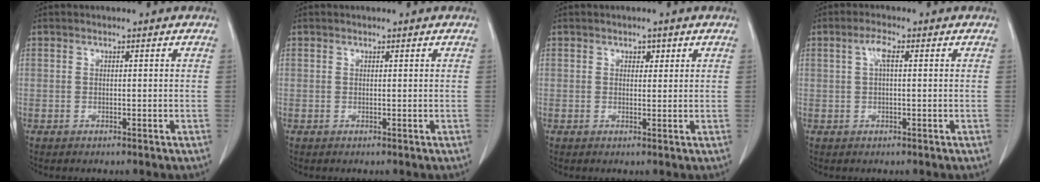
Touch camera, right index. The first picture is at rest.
{"total": 0.0}
{"total": 2.1, "force": [0.9, 1.4, 1.1], "torque": [-0.024, 0.009, 0.018]}
{"total": 3.0, "force": [0.8, 1.0, 2.8], "torque": [-0.061, 0.013, 0.016]}